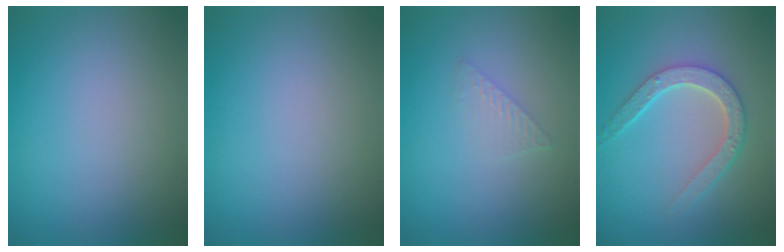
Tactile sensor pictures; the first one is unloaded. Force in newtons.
{"total": 0.0}
{"total": 1.4, "press": 1.4, "slide": 0.1}
{"total": 4.4, "press": 3.4, "slide": 2.7}